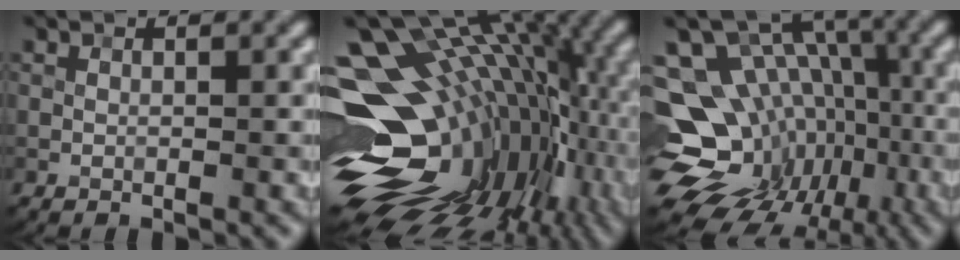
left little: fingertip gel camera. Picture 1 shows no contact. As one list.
[{"total": 18.4, "force": [-0.3, 12.0, 14.0], "torque": [-0.213, -0.006, 0.008]}, {"total": 16.2, "force": [-3.9, 12.9, 8.9], "torque": [-0.155, 0.011, -0.040]}]